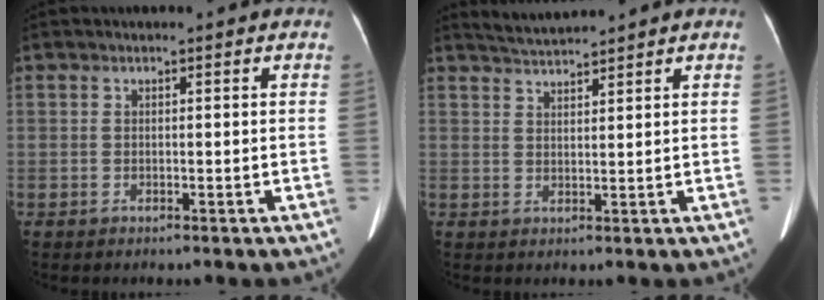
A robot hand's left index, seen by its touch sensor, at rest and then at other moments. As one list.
[{"total": 3.4, "force": [3.3, -0.8, 0.1], "torque": [-0.007, 0.012, 0.065]}]